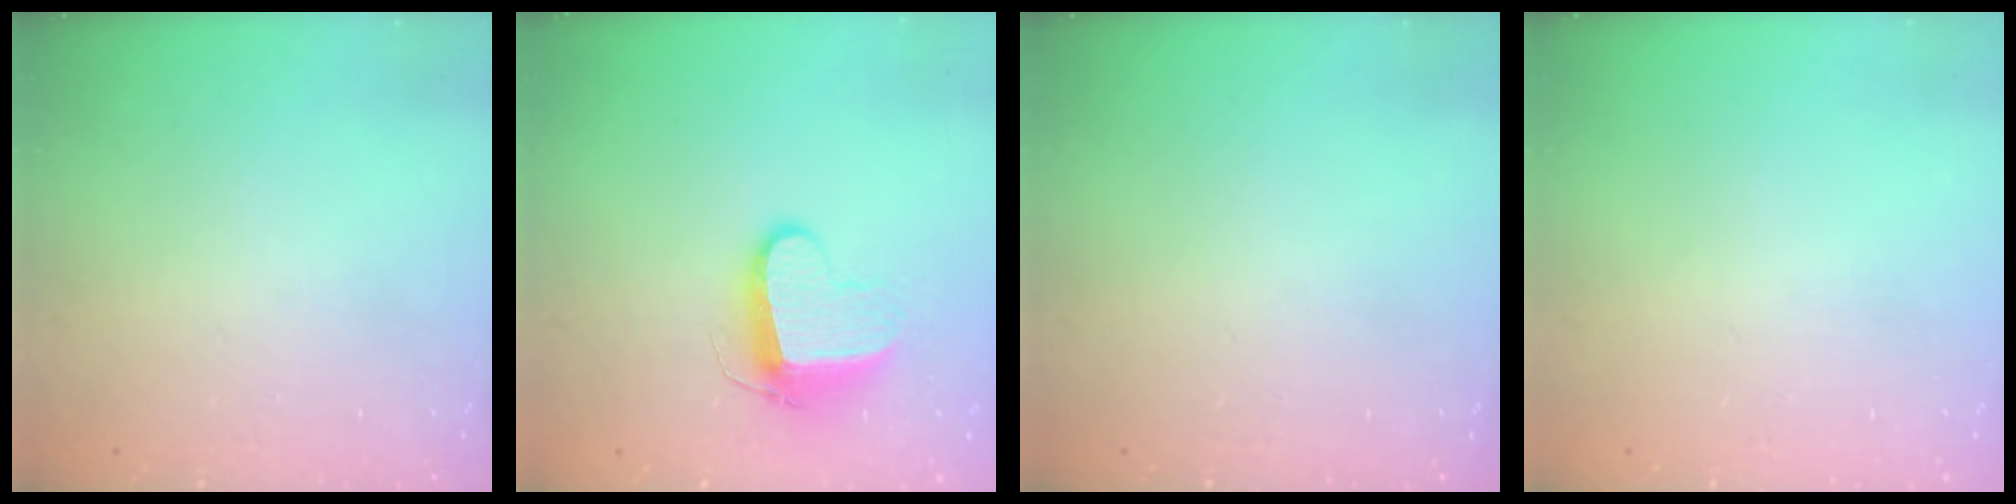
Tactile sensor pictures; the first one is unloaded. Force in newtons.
{"total": 9.4, "press": 9.4, "slide": 0.2}
{"total": 0.0}
{"total": 0.0}